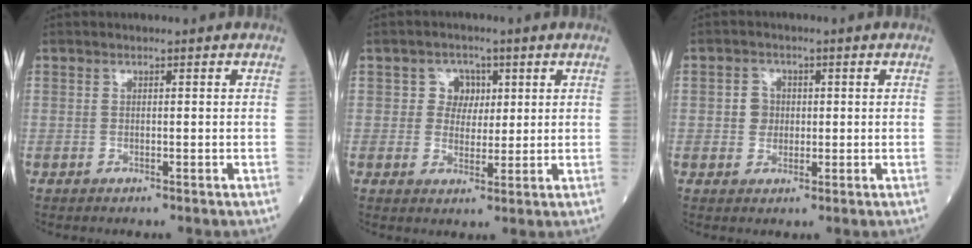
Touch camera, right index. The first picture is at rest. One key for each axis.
{"total": 3.9, "fx": 1.2, "fy": 3.5, "fz": 1.3, "tx": -0.013, "ty": 0.009, "tz": 0.016}
{"total": 2.7, "fx": 0.2, "fy": 2.5, "fz": 1.0, "tx": -0.012, "ty": 0.007, "tz": 0.004}